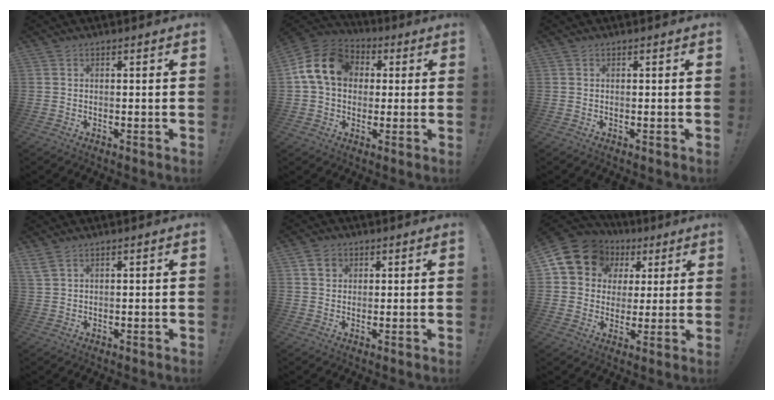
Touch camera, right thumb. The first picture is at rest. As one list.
[{"total": 14.7, "force": [3.2, 11.6, 8.5], "torque": [-0.143, 0.015, 0.068]}, {"total": 0.0}, {"total": 3.2, "force": [2.0, 1.2, 2.2], "torque": [-0.048, -0.002, 0.041]}, {"total": 4.8, "force": [2.3, 3.8, 1.9], "torque": [-0.028, -0.001, 0.043]}, {"total": 13.3, "force": [5.6, 11.0, 4.9], "torque": [-0.070, -0.029, 0.114]}]